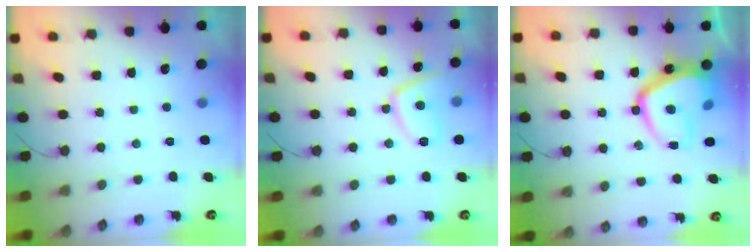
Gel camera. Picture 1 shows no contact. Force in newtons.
{"total": 9.7, "press": 9.7, "slide": 0.8}
{"total": 18.3, "press": 18.2, "slide": 1.6}